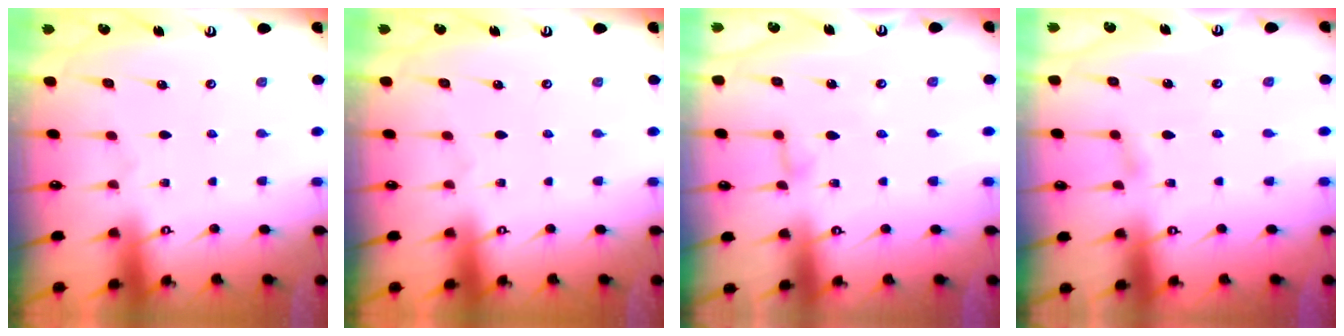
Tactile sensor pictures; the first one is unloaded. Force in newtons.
{"total": 0.0}
{"total": 3.0, "press": 3.0, "slide": 0.3}
{"total": 2.2, "press": 2.2, "slide": 0.3}